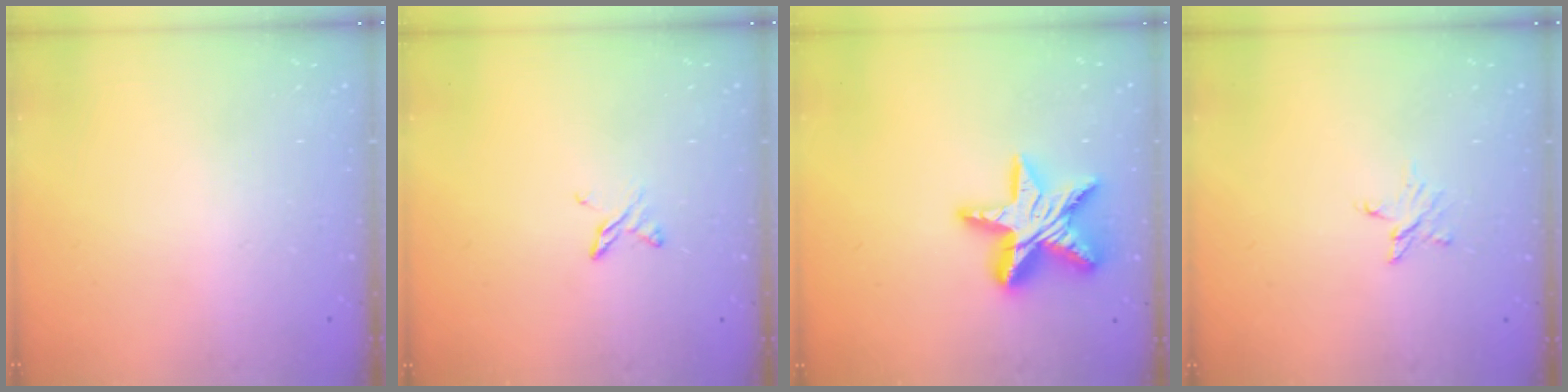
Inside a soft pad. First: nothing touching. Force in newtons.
{"total": 3.5, "press": 3.5, "slide": 0.5}
{"total": 16.5, "press": 16.5, "slide": 1.2}
{"total": 2.5, "press": 2.5, "slide": 0.2}